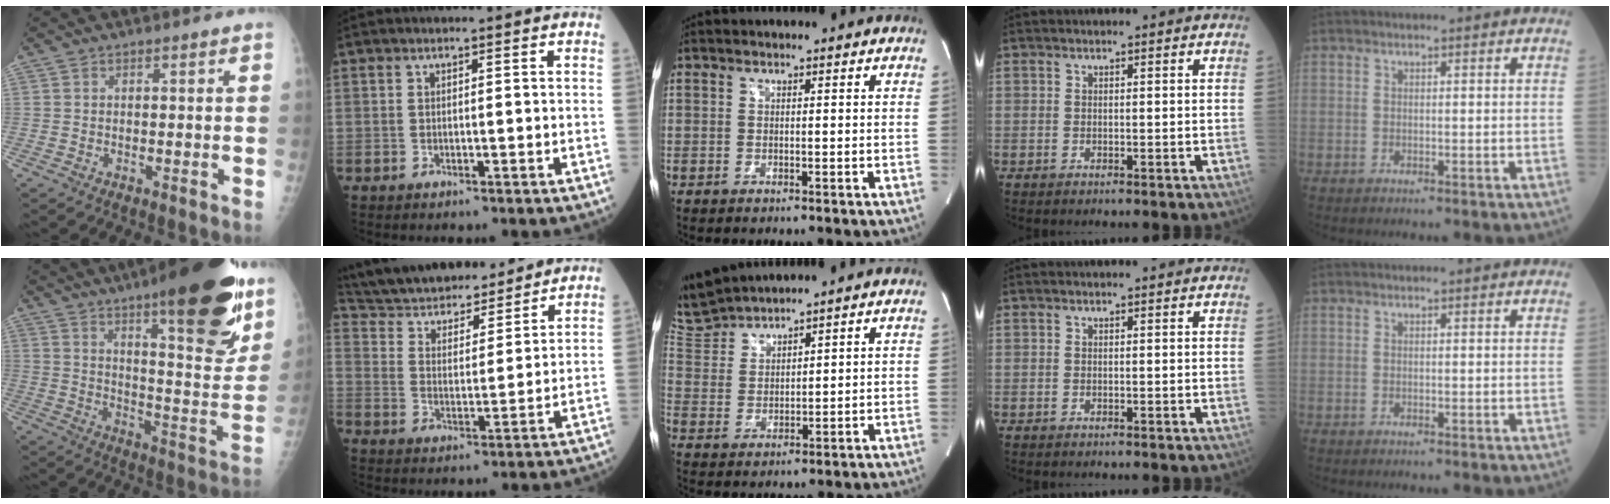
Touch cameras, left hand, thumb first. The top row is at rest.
{"thumb": {"total": 25.4, "force": [15.6, 6.3, 19.1], "torque": [-0.238, -0.070, 0.229]}, "index": {"total": 18.7, "force": [17.0, 5.0, 6.1], "torque": [-0.114, 0.019, 0.274]}, "middle": {"total": 7.1, "force": [7.1, 0.2, 0.7], "torque": [-0.033, 0.009, 0.152]}}